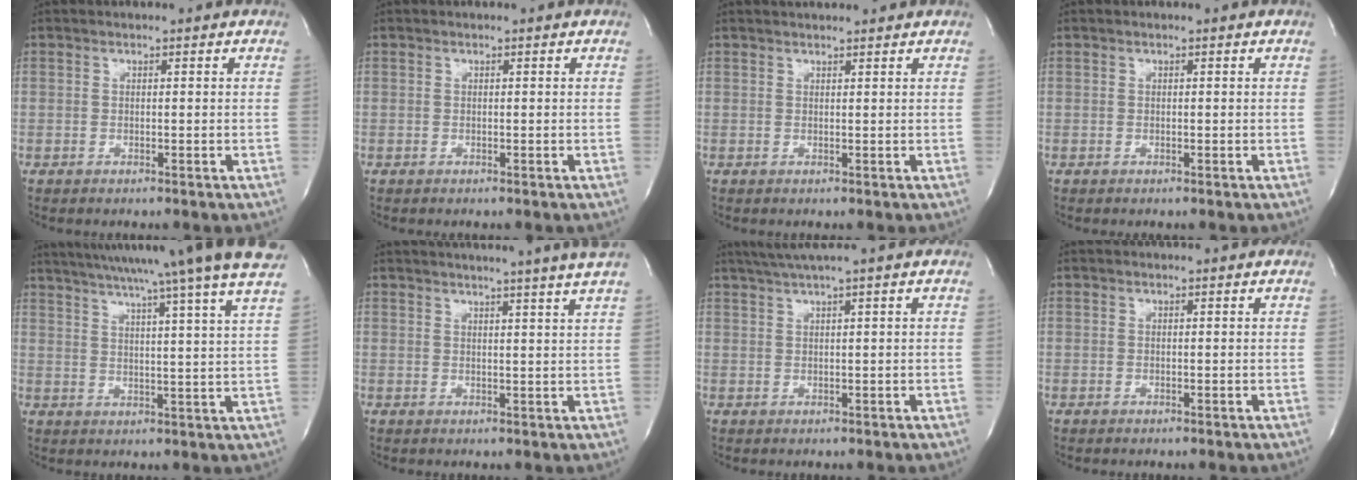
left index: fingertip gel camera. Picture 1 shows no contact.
{"total": 0.0}
{"total": 3.4, "force": [3.3, 0.3, 0.9], "torque": [-0.016, 0.022, 0.045]}
{"total": 0.0}
{"total": 22.0, "force": [18.4, -1.7, 12.0], "torque": [-0.204, -0.017, 0.242]}
{"total": 10.8, "force": [9.2, -1.8, 5.3], "torque": [-0.078, -0.018, 0.097]}
{"total": 3.6, "force": [2.5, -1.1, 2.3], "torque": [-0.047, 0.010, 0.051]}
{"total": 0.0}